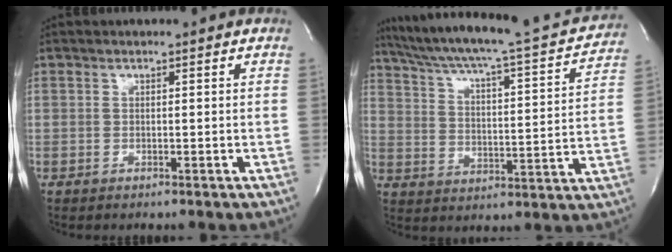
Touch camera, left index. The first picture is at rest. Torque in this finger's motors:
{"motor_torque": [-0.41, -0.42, 0.12, 0.06]}